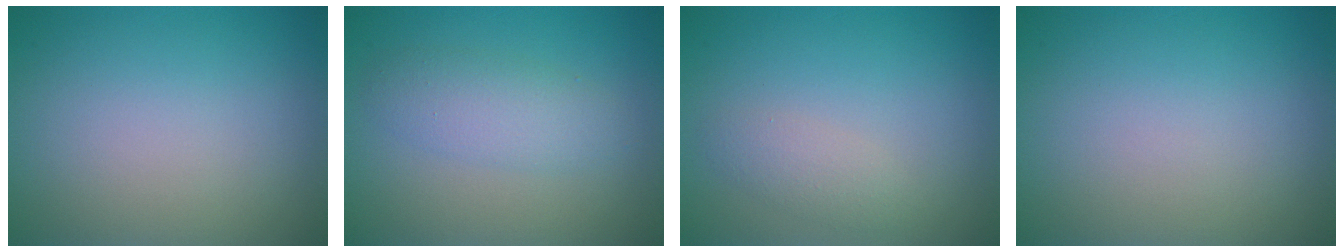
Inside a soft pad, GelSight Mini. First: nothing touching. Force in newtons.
{"total": 3.0, "press": 3.0, "slide": 0.2}
{"total": 1.6, "press": 1.6, "slide": 0.1}
{"total": 0.0}